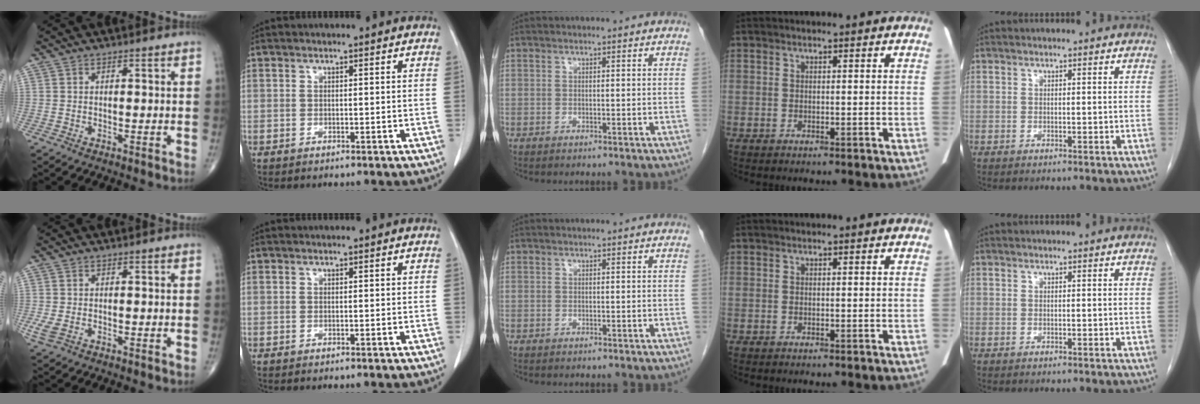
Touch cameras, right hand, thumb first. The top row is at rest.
{"thumb": {"total": 2.4, "force": [-0.4, 1.4, 1.9], "torque": [-0.053, 0.001, -0.003]}}